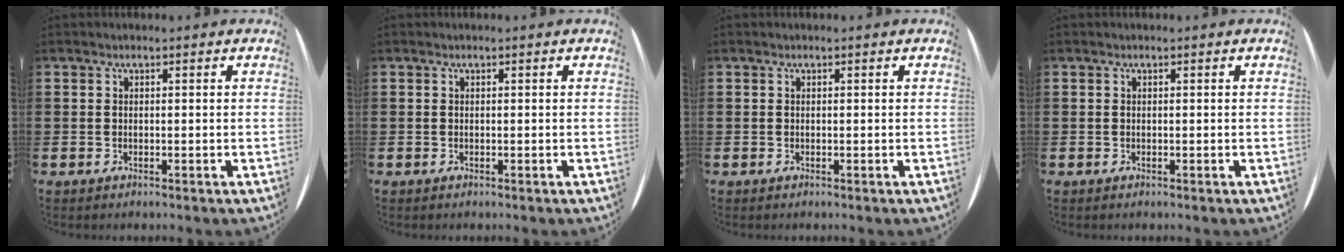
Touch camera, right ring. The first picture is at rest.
{"total": 0.0}
{"total": 0.0}
{"total": 0.0}